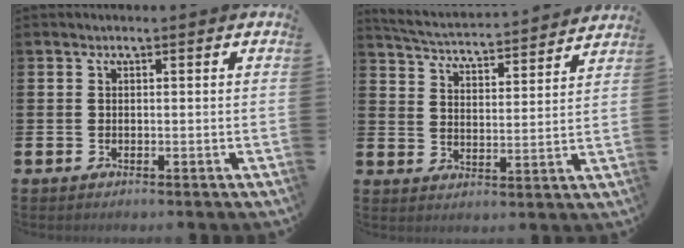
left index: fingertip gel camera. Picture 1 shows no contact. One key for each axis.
{"total": 4.4, "fx": 4.4, "fy": 0.1, "fz": 0.4, "tx": -0.030, "ty": -0.042, "tz": 0.072}